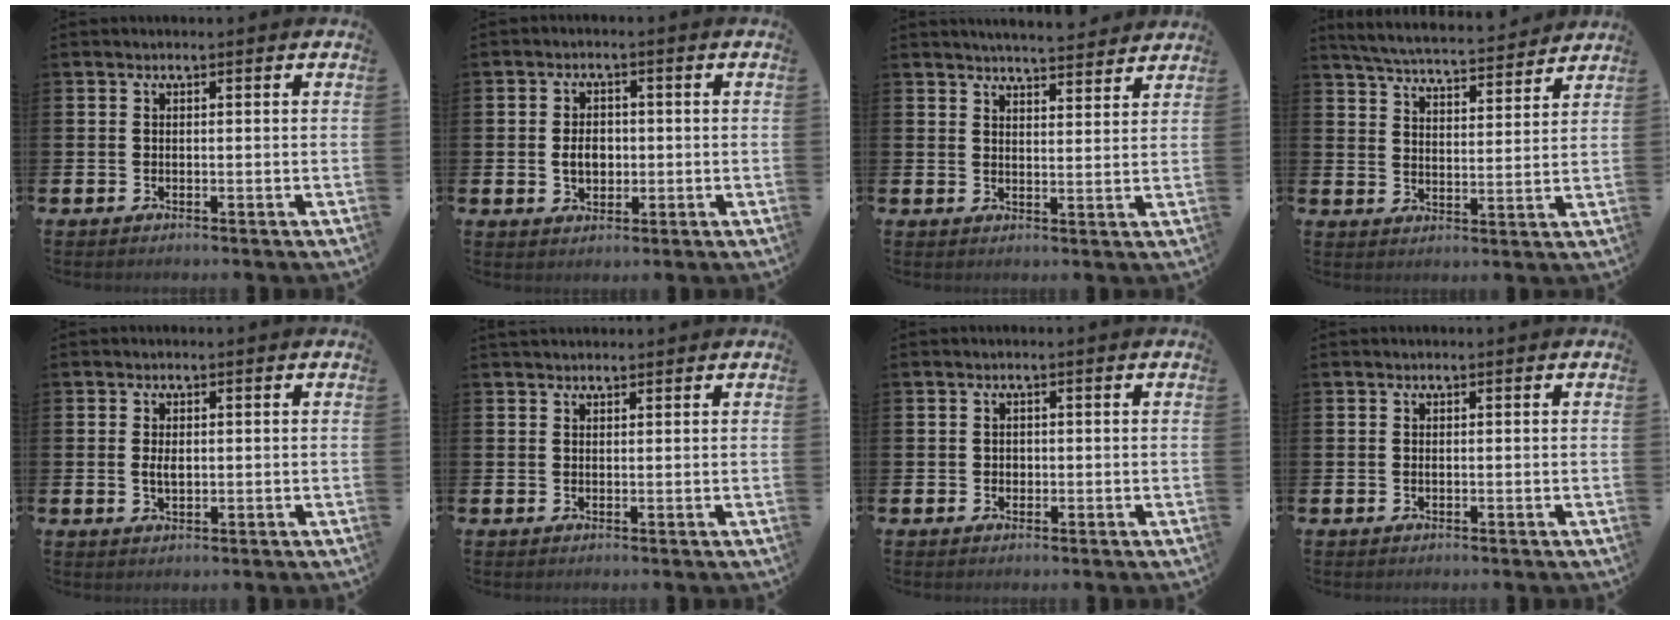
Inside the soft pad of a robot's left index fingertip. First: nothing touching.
{"total": 3.3, "force": [-0.2, 2.5, 2.2], "torque": [-0.023, -0.001, -0.011]}
{"total": 4.7, "force": [4.7, 0.1, 0.4], "torque": [-0.021, -0.025, 0.085]}
{"total": 5.6, "force": [5.5, 0.4, 1.0], "torque": [-0.048, -0.039, 0.098]}
{"total": 1.9, "force": [0.2, 1.0, 1.6], "torque": [-0.017, -0.002, -0.001]}
{"total": 1.4, "force": [1.3, 0.4, 0.1], "torque": [0.005, 0.000, 0.023]}
{"total": 1.5, "force": [0.0, 1.4, 0.4], "torque": [0.005, 0.001, -0.006]}
{"total": 0.0}